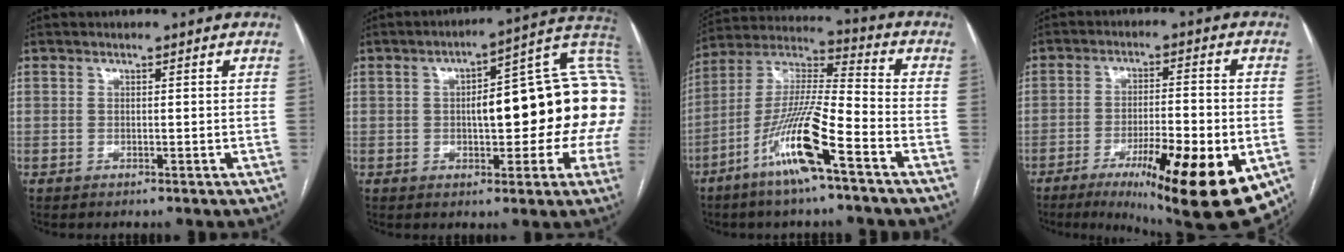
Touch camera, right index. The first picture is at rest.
{"total": 20.5, "force": [1.6, 5.8, 19.5], "torque": [-0.225, 0.055, 0.027]}
{"total": 14.9, "force": [-7.5, 0.7, 12.8], "torque": [-0.259, -0.013, -0.146]}
{"total": 19.7, "force": [-8.7, 3.3, 17.4], "torque": [-0.191, -0.024, -0.121]}